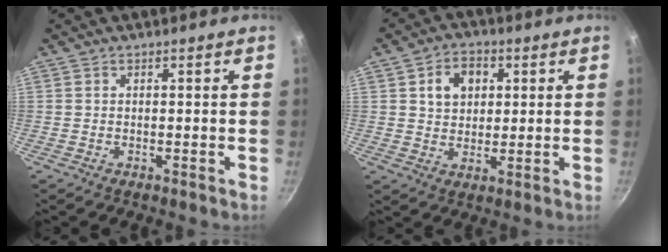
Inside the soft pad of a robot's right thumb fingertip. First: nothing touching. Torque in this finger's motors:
{"motor_torque": [-0.36, 0.47, 0.30, -0.63, 0.10]}